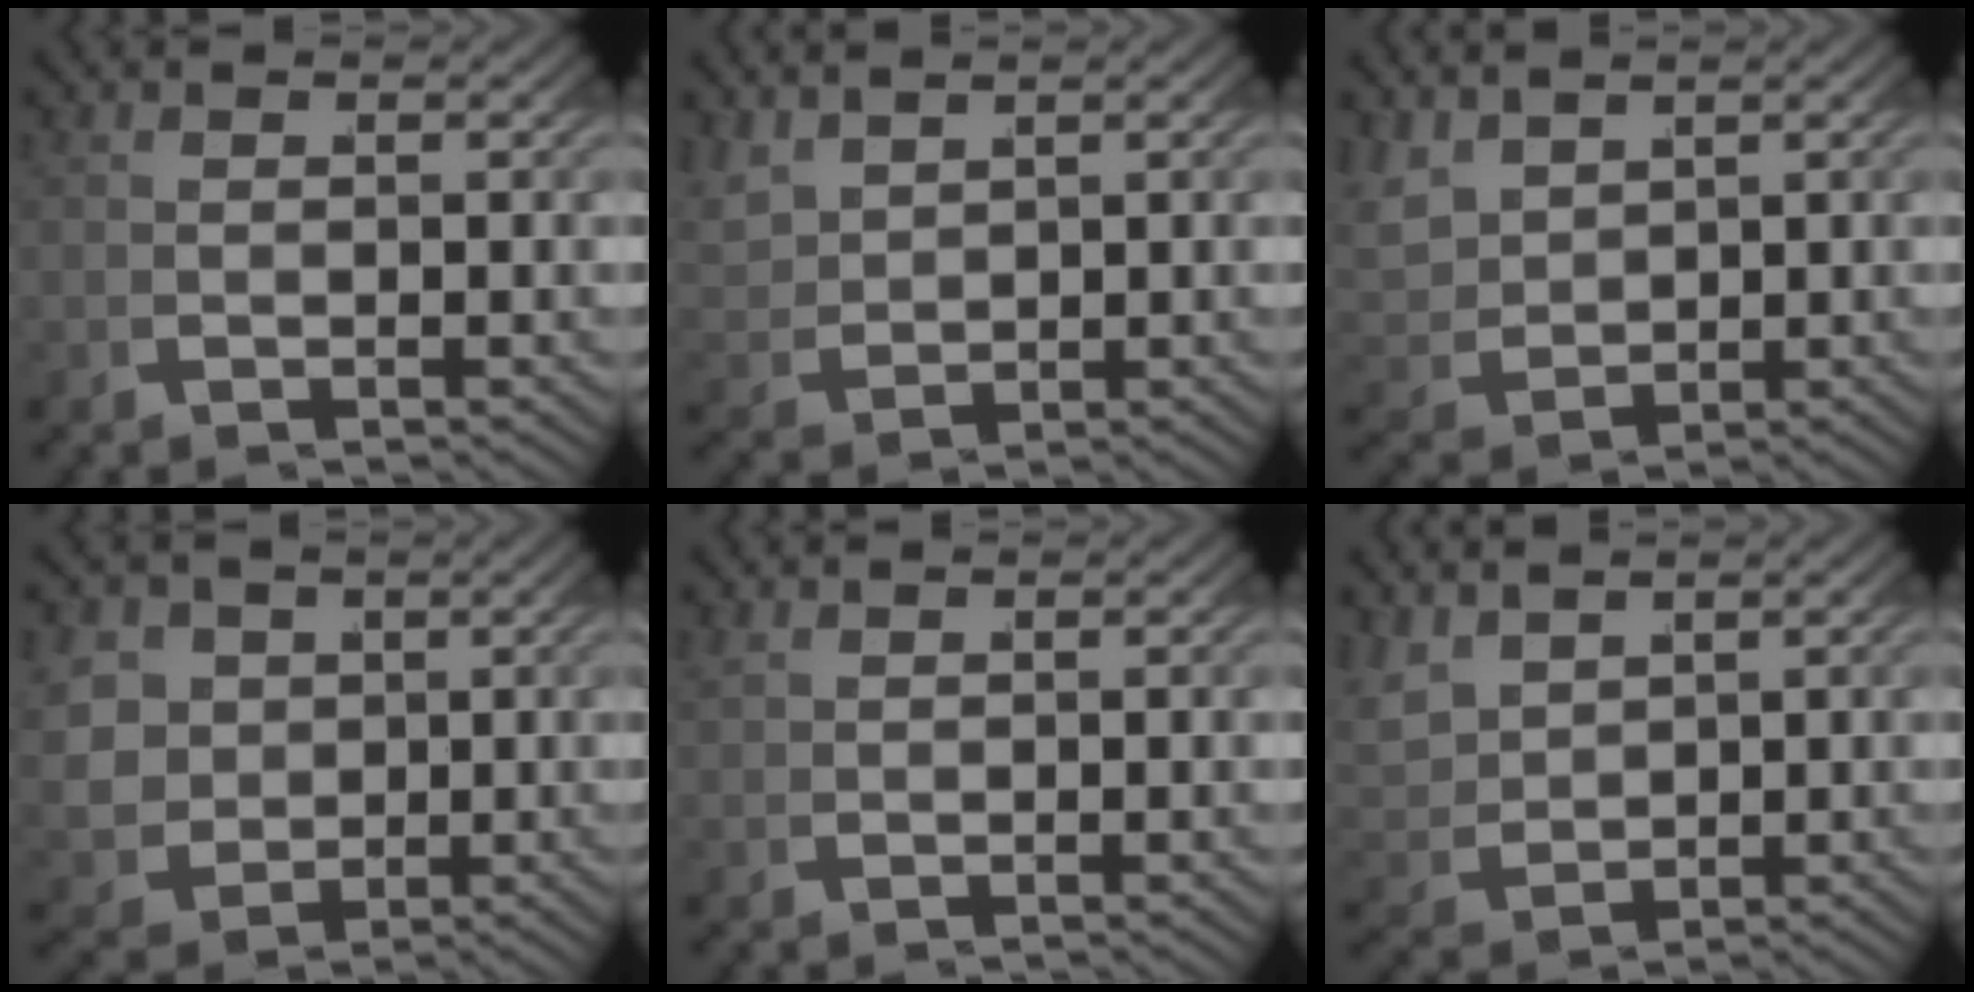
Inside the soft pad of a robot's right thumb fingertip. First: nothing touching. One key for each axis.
{"total": 2.8, "fx": 2.0, "fy": 1.3, "fz": 1.4, "tx": -0.036, "ty": 0.000, "tz": 0.049}
{"total": 4.1, "fx": 1.6, "fy": 2.8, "fz": 2.5, "tx": -0.070, "ty": -0.010, "tz": 0.043}
{"total": 9.6, "fx": -0.1, "fy": 8.3, "fz": 5.0, "tx": -0.136, "ty": -0.050, "tz": 0.011}
{"total": 0.9, "fx": 0.8, "fy": -0.4, "fz": 0.1, "tx": -0.001, "ty": 0.007, "tz": 0.020}
{"total": 3.7, "fx": 1.7, "fy": 2.4, "fz": 2.2, "tx": -0.060, "ty": -0.007, "tz": 0.045}